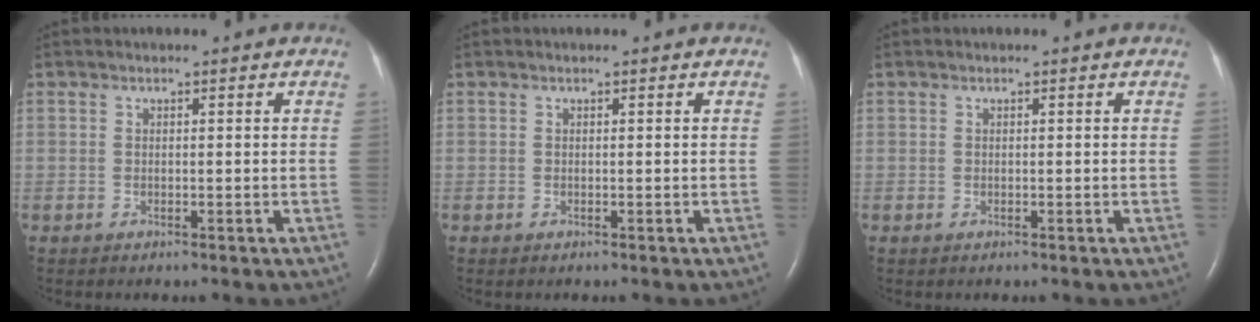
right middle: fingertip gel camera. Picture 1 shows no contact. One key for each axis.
{"total": 0.0}
{"total": 0.0}